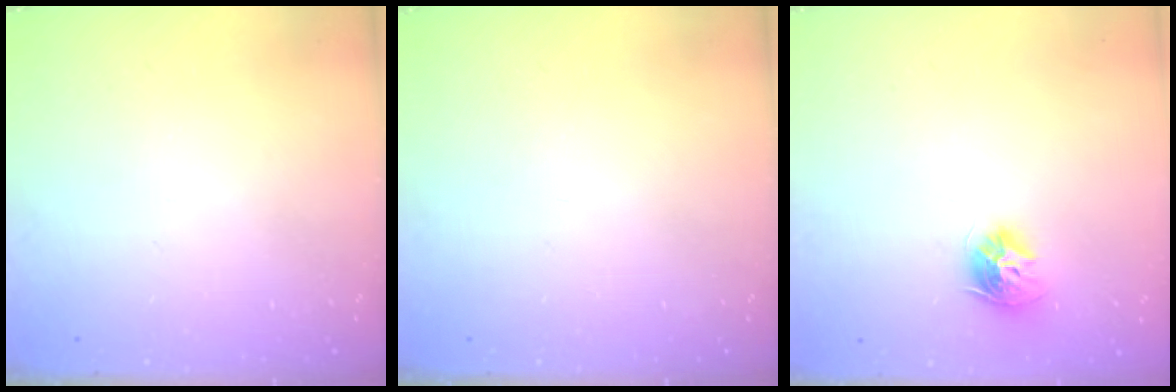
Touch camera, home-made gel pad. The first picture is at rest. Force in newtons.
{"total": 0.0}
{"total": 9.3, "press": 9.3, "slide": 1.0}